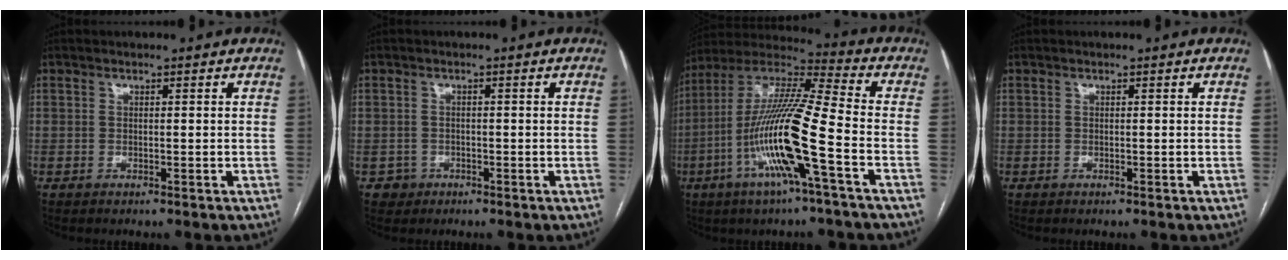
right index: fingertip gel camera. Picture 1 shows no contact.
{"total": 2.3, "force": [-1.0, 2.0, -0.3], "torque": [0.013, 0.011, -0.017]}
{"total": 17.2, "force": [-5.4, 0.1, 16.3], "torque": [-0.327, -0.002, -0.109]}
{"total": 0.0}